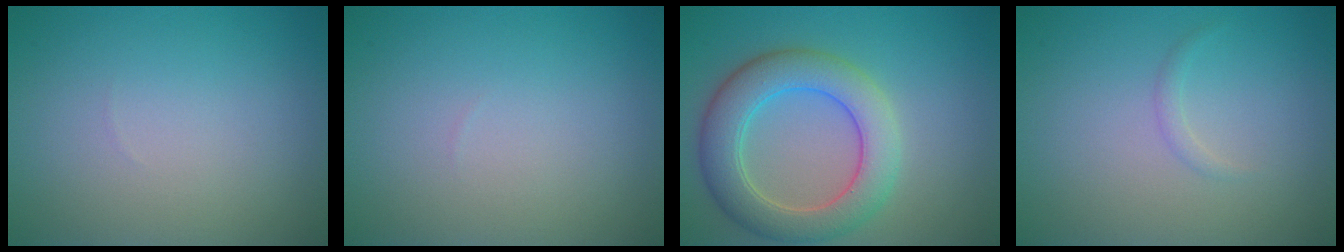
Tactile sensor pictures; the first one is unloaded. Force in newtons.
{"total": 0.0}
{"total": 6.3, "press": 6.3, "slide": 0.4}
{"total": 0.7, "press": 0.7, "slide": 0.0}